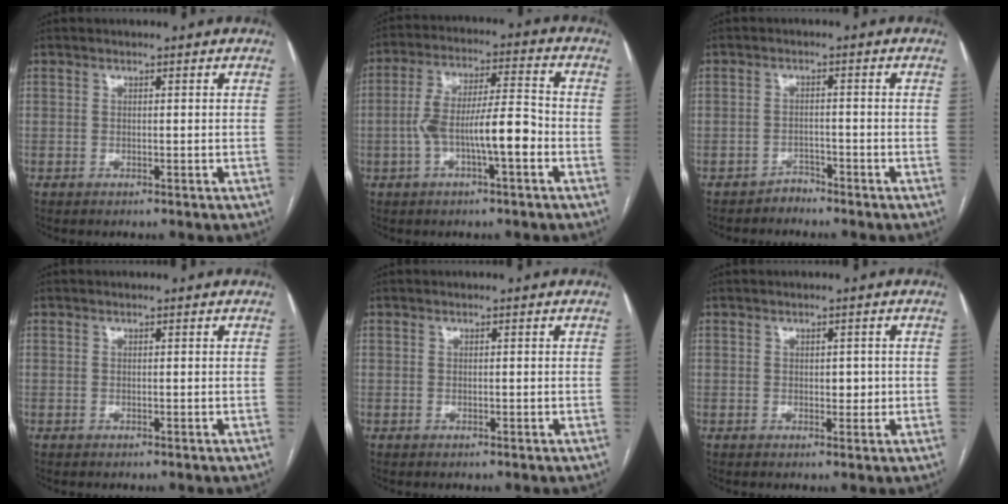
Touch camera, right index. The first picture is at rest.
{"total": 10.3, "force": [-2.9, 1.8, 9.8], "torque": [-0.182, 0.024, -0.051]}
{"total": 1.8, "force": [-1.7, 0.5, -0.3], "torque": [0.009, 0.000, -0.028]}
{"total": 0.0}
{"total": 0.0}
{"total": 1.9, "force": [0.0, 1.2, 1.4], "torque": [-0.017, 0.003, 0.002]}